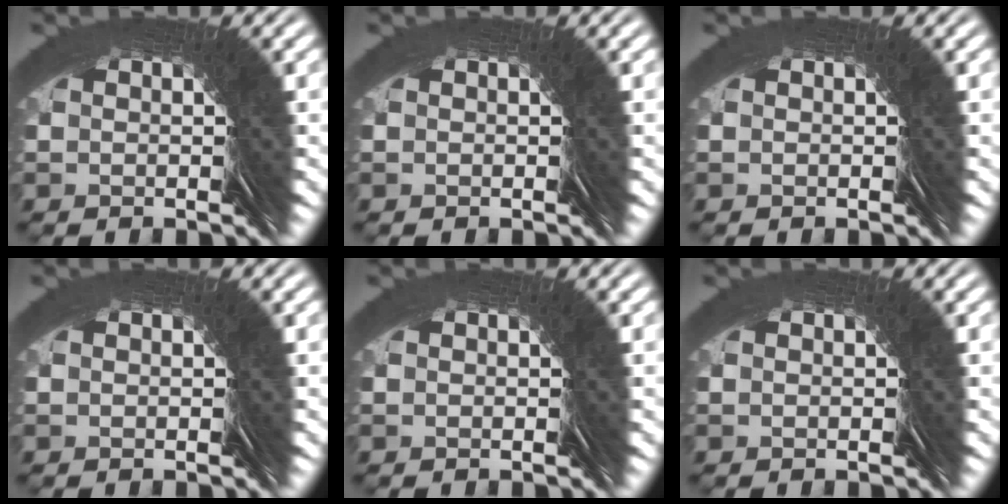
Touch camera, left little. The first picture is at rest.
{"total": 0.0}
{"total": 0.0}
{"total": 0.0}
{"total": 0.0}
{"total": 0.0}